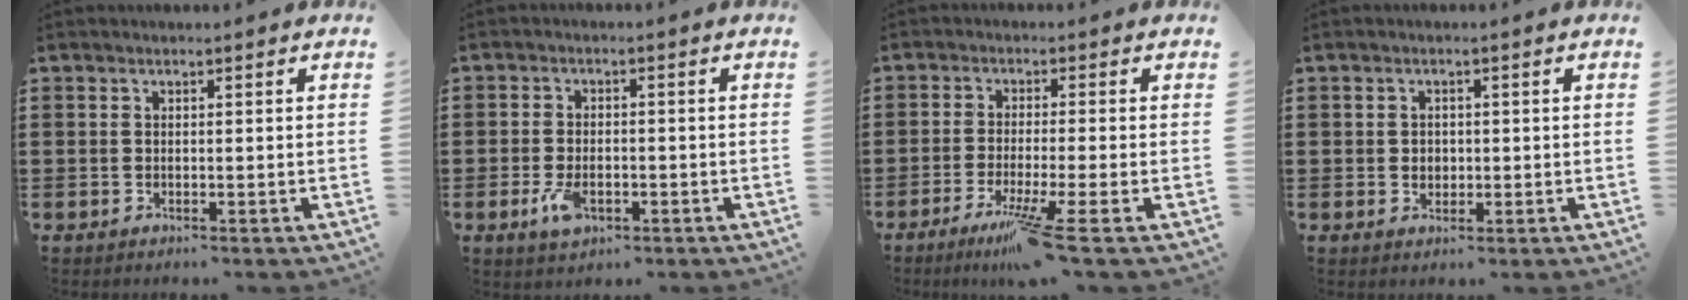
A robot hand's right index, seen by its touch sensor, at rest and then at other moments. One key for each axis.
{"total": 4.0, "fx": -1.5, "fy": 2.1, "fz": 3.0, "tx": -0.072, "ty": -0.008, "tz": -0.030}
{"total": 6.3, "fx": -3.6, "fy": -1.0, "fz": 5.1, "tx": -0.108, "ty": -0.028, "tz": -0.069}
{"total": 1.6, "fx": 0.1, "fy": 1.4, "fz": 0.7, "tx": -0.017, "ty": 0.009, "tz": -0.001}